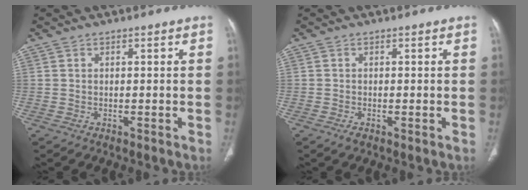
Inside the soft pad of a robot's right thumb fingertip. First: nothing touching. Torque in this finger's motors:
{"motor_torque": [0.11, -0.05, 0.06, -0.33, 0.02]}